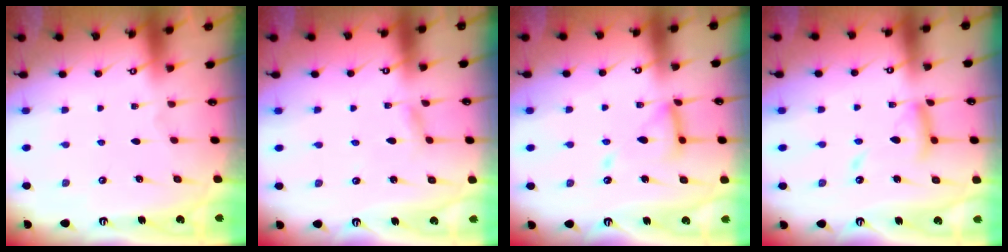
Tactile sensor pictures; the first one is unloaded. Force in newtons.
{"total": 2.2, "press": 2.2, "slide": 0.1}
{"total": 12.9, "press": 12.9, "slide": 1.3}
{"total": 12.9, "press": 12.9, "slide": 1.1}